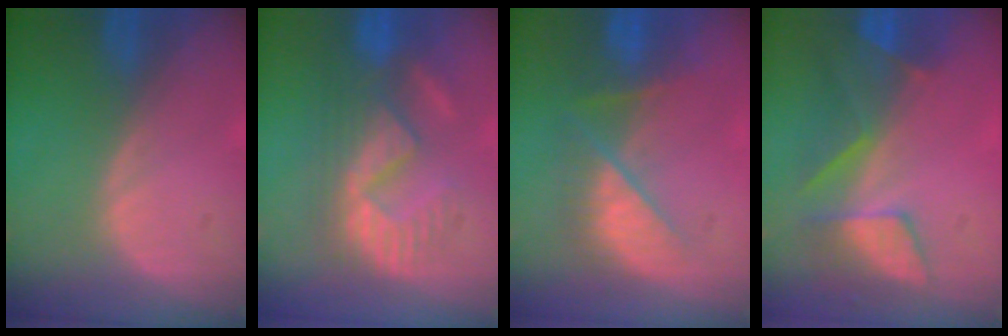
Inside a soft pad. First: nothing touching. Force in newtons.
{"total": 9.1, "press": 9.1, "slide": 1.1}
{"total": 7.5, "press": 7.2, "slide": 1.8}
{"total": 8.6, "press": 7.3, "slide": 4.5}